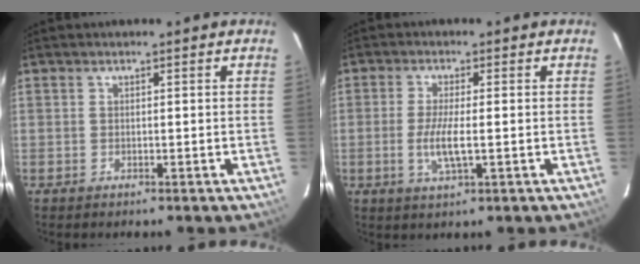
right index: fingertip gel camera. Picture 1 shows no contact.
{"total": 5.3, "force": [-1.0, 0.8, 5.1], "torque": [-0.106, -0.009, -0.021]}